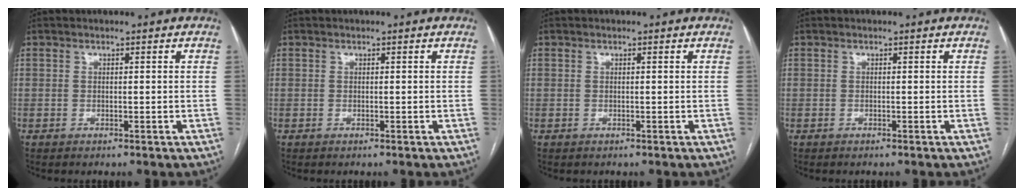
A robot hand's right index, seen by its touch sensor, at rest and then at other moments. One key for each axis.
{"total": 0.0}
{"total": 0.0}
{"total": 0.0}